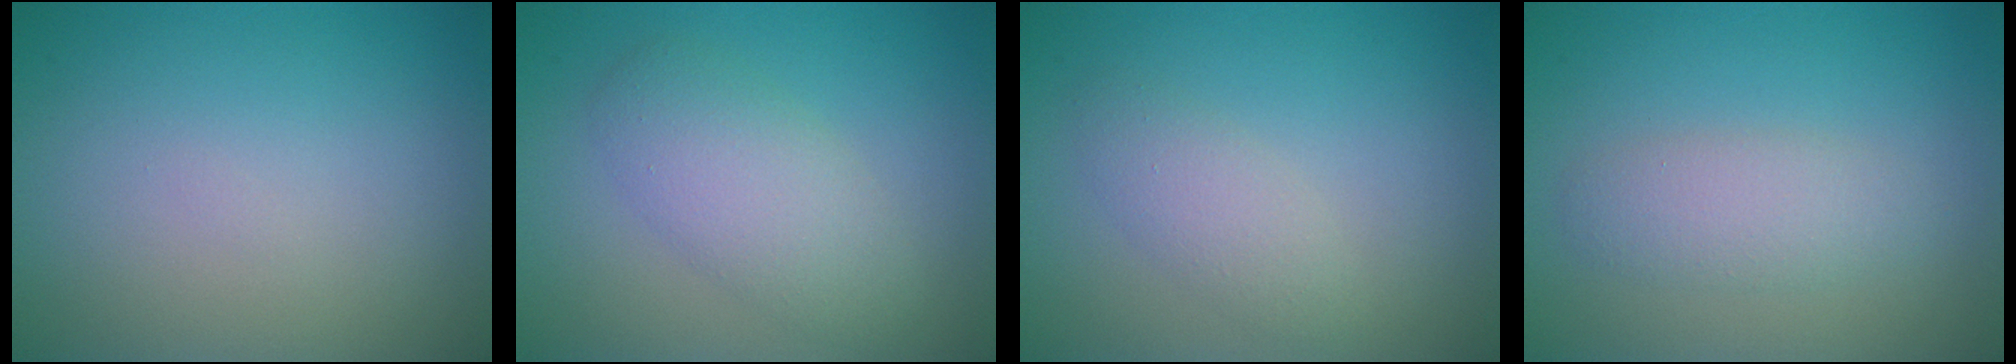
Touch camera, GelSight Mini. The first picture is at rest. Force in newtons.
{"total": 4.1, "press": 4.1, "slide": 0.1}
{"total": 2.2, "press": 2.2, "slide": 0.2}
{"total": 2.6, "press": 2.6, "slide": 0.2}